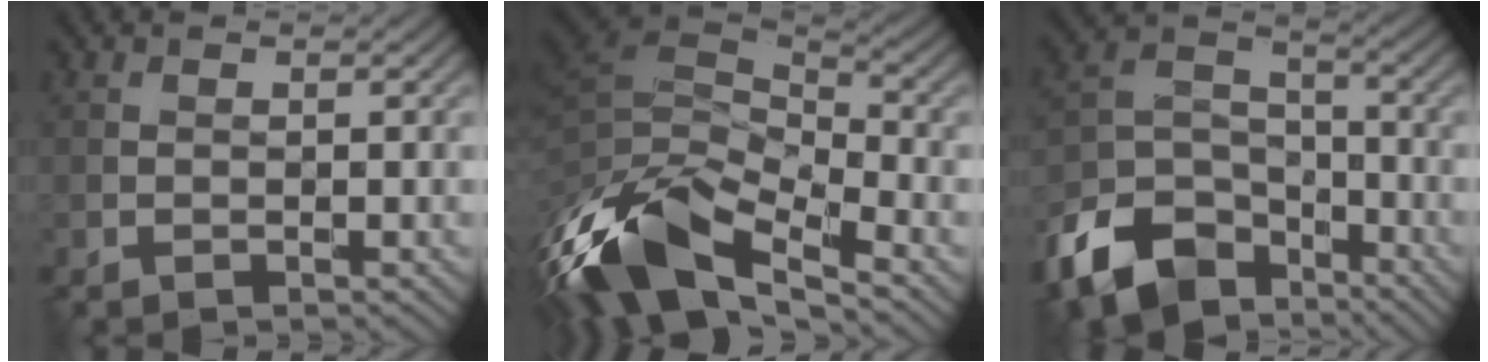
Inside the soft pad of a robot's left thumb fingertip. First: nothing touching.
{"total": 16.1, "force": [-7.7, 7.4, 12.1], "torque": [-0.303, -0.027, -0.126]}
{"total": 13.1, "force": [-8.7, 7.6, 6.2], "torque": [-0.156, -0.023, -0.171]}